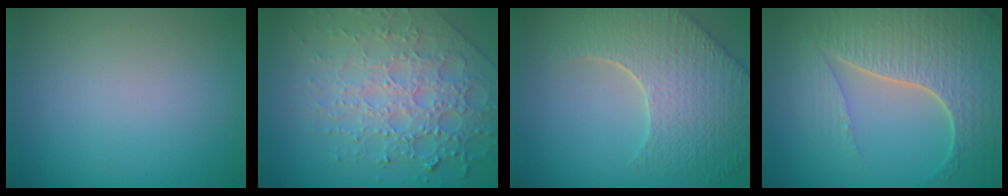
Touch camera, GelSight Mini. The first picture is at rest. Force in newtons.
{"total": 7.9, "press": 5.6, "slide": 5.6}
{"total": 8.6, "press": 6.3, "slide": 5.9}
{"total": 7.7, "press": 5.6, "slide": 5.3}